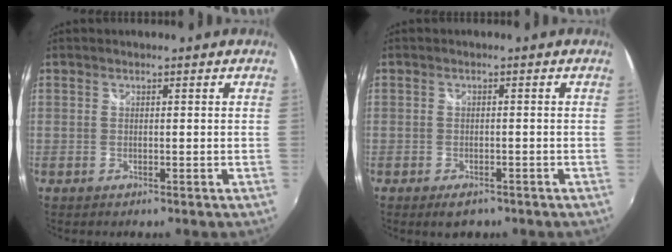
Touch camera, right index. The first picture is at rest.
{"total": 3.5, "force": [-2.4, 1.8, 1.7], "torque": [-0.037, -0.011, -0.036]}